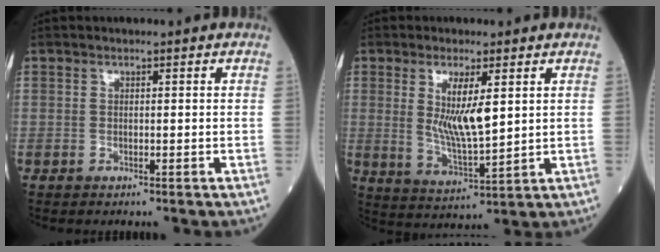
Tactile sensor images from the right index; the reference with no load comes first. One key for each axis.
{"total": 7.7, "fx": 2.0, "fy": 1.4, "fz": 7.3, "tx": -0.138, "ty": -0.013, "tz": 0.041}